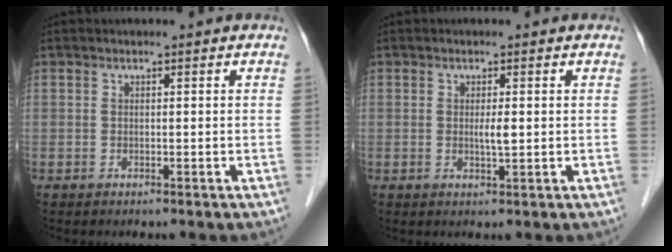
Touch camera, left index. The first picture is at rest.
{"total": 1.8, "force": [0.1, 0.2, 1.7], "torque": [-0.033, -0.002, 0.002]}